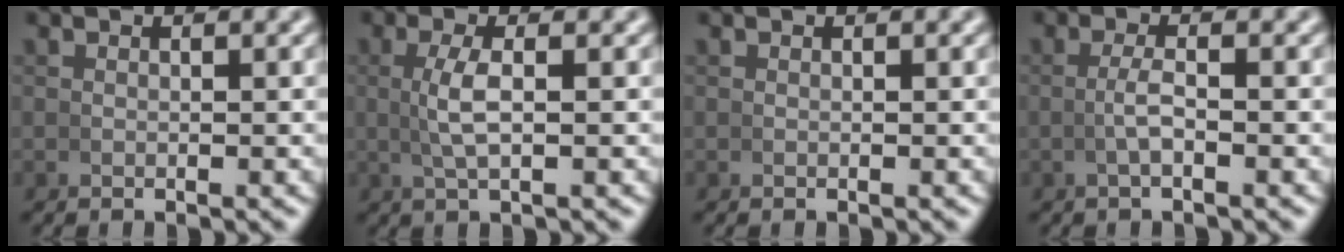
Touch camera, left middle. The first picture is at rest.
{"total": 2.6, "force": [0.2, 0.3, 2.6], "torque": [-0.057, 0.002, 0.007]}
{"total": 0.0}
{"total": 1.6, "force": [-0.3, 0.1, 1.5], "torque": [-0.035, 0.001, -0.006]}